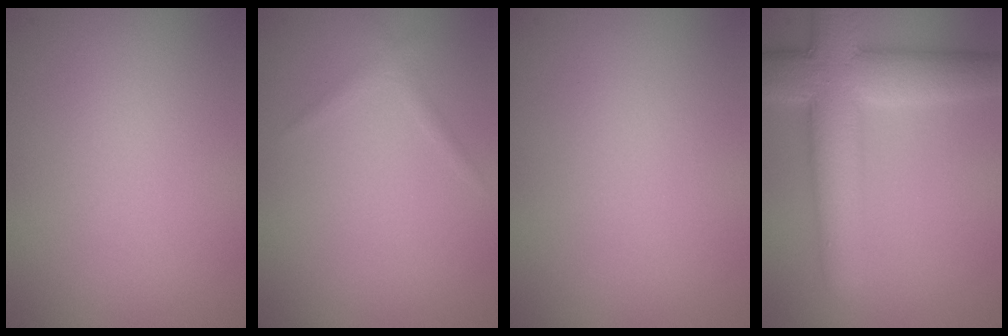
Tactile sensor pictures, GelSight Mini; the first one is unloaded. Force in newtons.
{"total": 0.9, "press": 0.9, "slide": 0.1}
{"total": 0.0}
{"total": 8.6, "press": 8.6, "slide": 0.3}